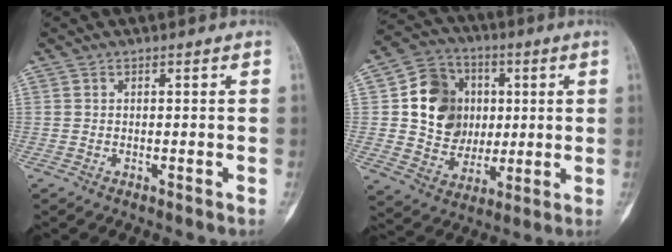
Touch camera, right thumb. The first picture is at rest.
{"total": 15.5, "force": [2.3, 13.3, 7.6], "torque": [-0.079, 0.006, 0.047]}